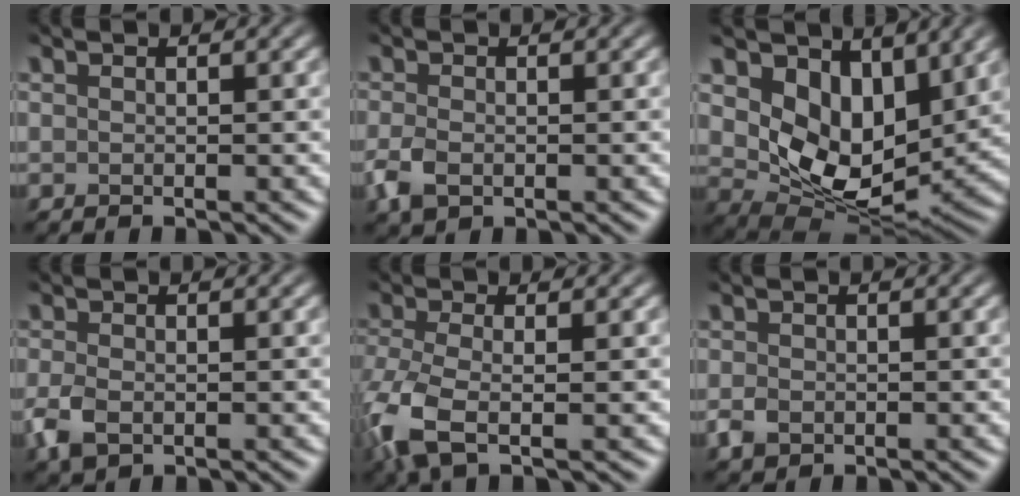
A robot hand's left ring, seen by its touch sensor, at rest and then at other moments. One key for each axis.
{"total": 2.4, "fx": -0.9, "fy": 1.5, "fz": 1.7, "tx": -0.040, "ty": -0.007, "tz": -0.020}
{"total": 7.6, "fx": 2.5, "fy": 5.1, "fz": 5.0, "tx": -0.092, "ty": -0.033, "tz": 0.048}
{"total": 2.8, "fx": -0.9, "fy": 1.7, "fz": 2.0, "tx": -0.050, "ty": -0.009, "tz": -0.020}
{"total": 5.1, "fx": -2.1, "fy": 1.8, "fz": 4.3, "tx": -0.108, "ty": -0.011, "tz": -0.052}
{"total": 1.5, "fx": -0.5, "fy": 1.1, "fz": 0.9, "tx": -0.018, "ty": -0.005, "tz": -0.010}